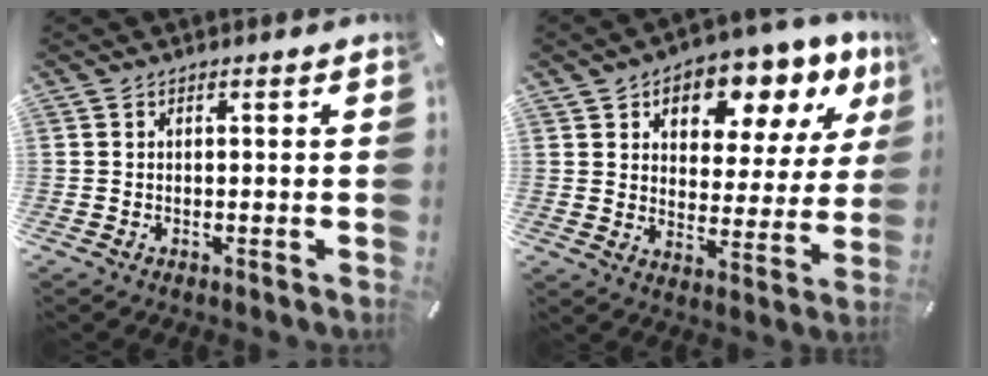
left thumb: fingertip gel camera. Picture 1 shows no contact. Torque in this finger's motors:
{"motor_torque": [2.73, 2.28, 0.92, 0.16, 0.16]}